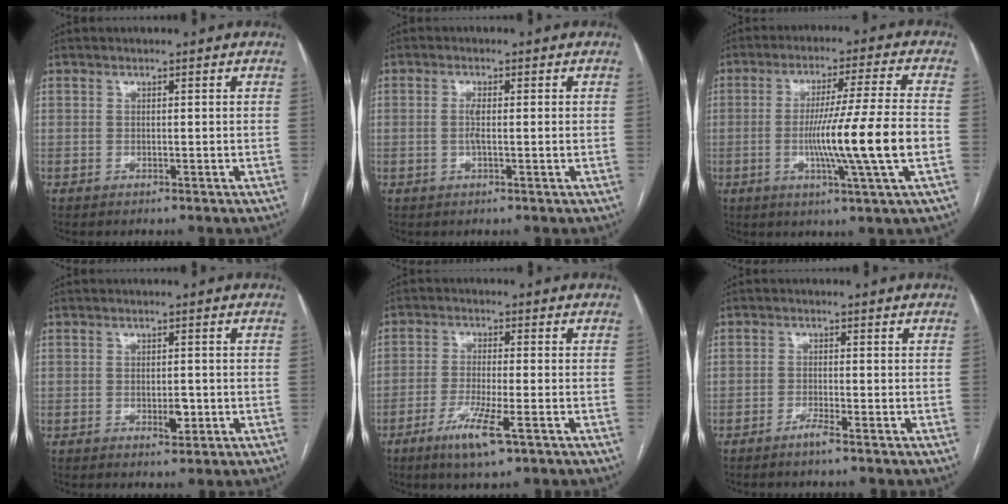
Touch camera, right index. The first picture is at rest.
{"total": 2.2, "force": [-0.1, 0.2, 2.2], "torque": [-0.047, -0.001, -0.002]}
{"total": 13.6, "force": [-2.8, -1.9, 13.2], "torque": [-0.230, -0.012, -0.049]}
{"total": 2.3, "force": [-0.6, 1.0, 2.0], "torque": [-0.032, -0.001, -0.004]}
{"total": 7.1, "force": [-3.9, 0.5, 5.9], "torque": [-0.116, -0.016, -0.068]}
{"total": 1.9, "force": [-1.5, -0.4, 1.1], "torque": [-0.028, -0.003, -0.030]}